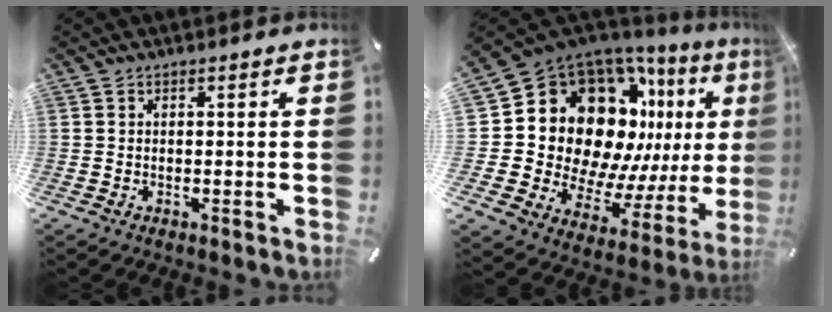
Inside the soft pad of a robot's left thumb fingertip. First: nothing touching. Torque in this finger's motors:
{"motor_torque": [2.17, 2.12, 1.36, 0.66, 0.19]}